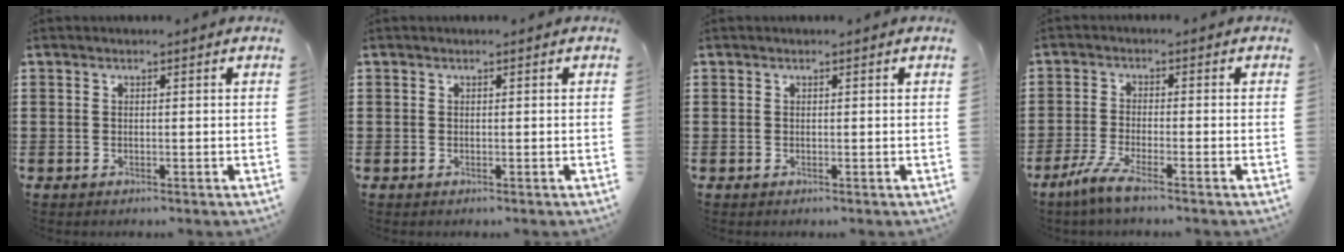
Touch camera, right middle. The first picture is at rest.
{"total": 0.0}
{"total": 0.0}
{"total": 4.4, "force": [-3.0, 0.0, 3.2], "torque": [-0.088, -0.019, -0.064]}